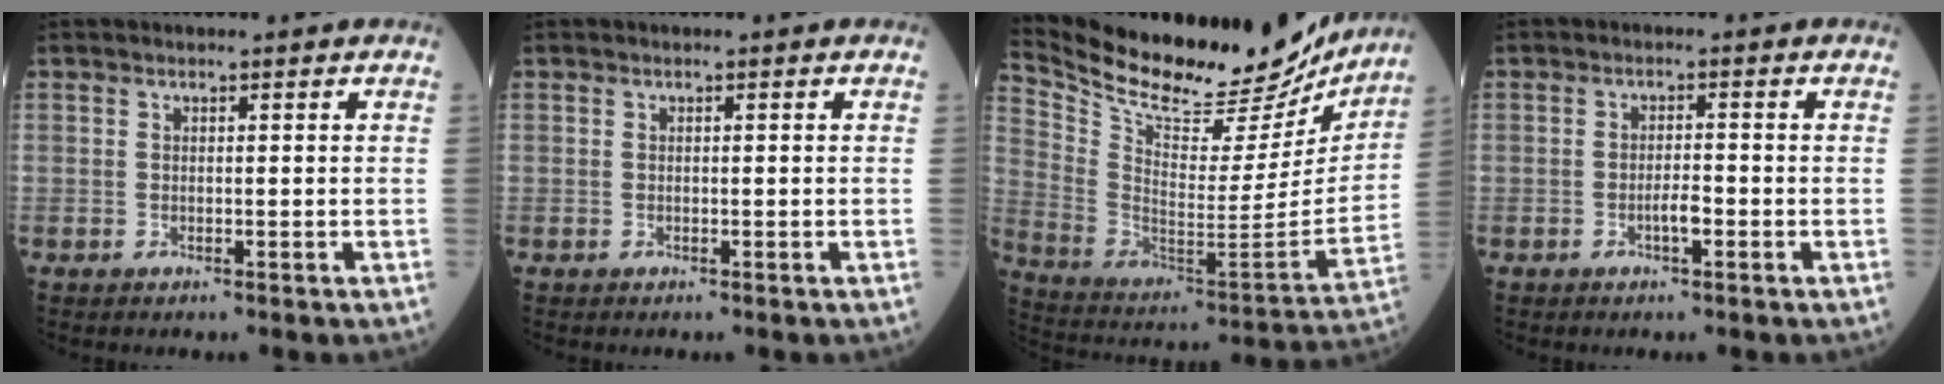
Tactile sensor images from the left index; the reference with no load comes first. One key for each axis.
{"total": 0.0}
{"total": 25.3, "fx": 22.8, "fy": 6.0, "fz": 9.0, "tx": -0.167, "ty": -0.051, "tz": 0.341}
{"total": 2.1, "fx": -1.2, "fy": 0.3, "fz": 1.7, "tx": -0.027, "ty": -0.001, "tz": -0.022}